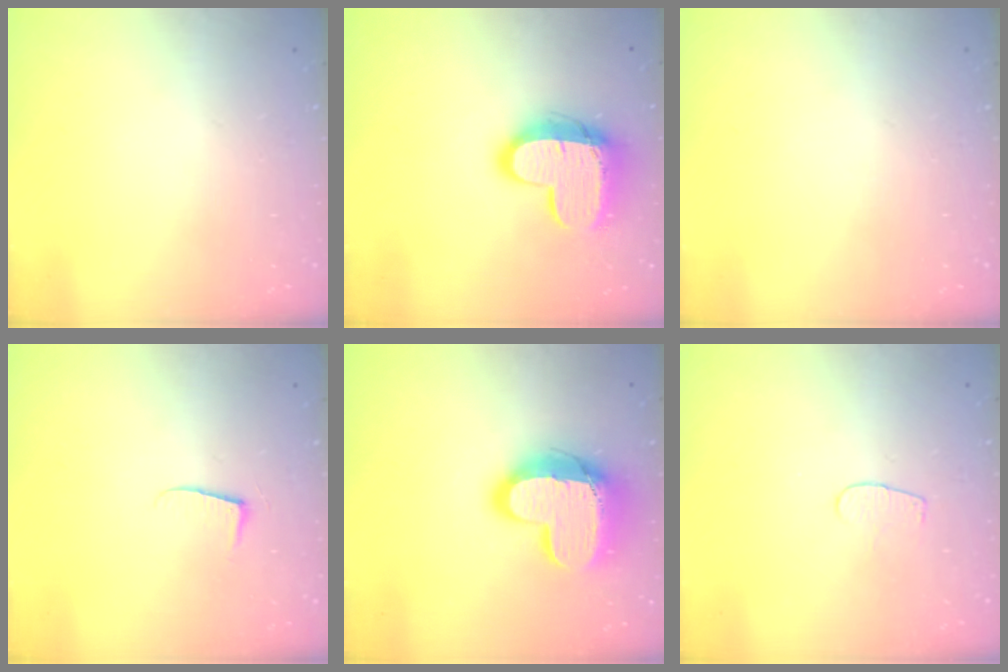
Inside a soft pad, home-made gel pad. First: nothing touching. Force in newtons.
{"total": 14.4, "press": 14.4, "slide": 1.0}
{"total": 0.0}
{"total": 5.2, "press": 5.2, "slide": 0.5}
{"total": 17.4, "press": 17.3, "slide": 1.3}
{"total": 3.2, "press": 3.2, "slide": 0.3}